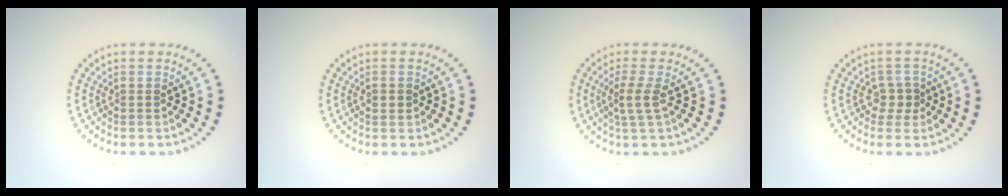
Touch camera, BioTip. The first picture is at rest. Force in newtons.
{"total": 1.1, "press": 1.1, "slide": 0.1}
{"total": 2.0, "press": 1.6, "slide": 1.3}
{"total": 1.6, "press": 1.4, "slide": 0.9}